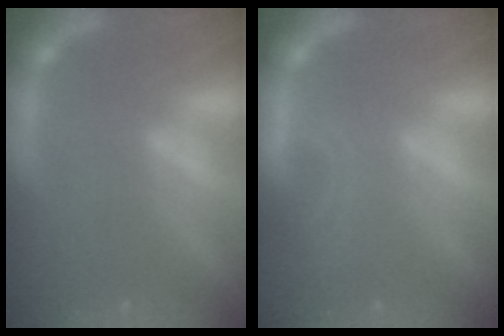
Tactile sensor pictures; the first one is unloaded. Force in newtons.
{"total": 2.9}